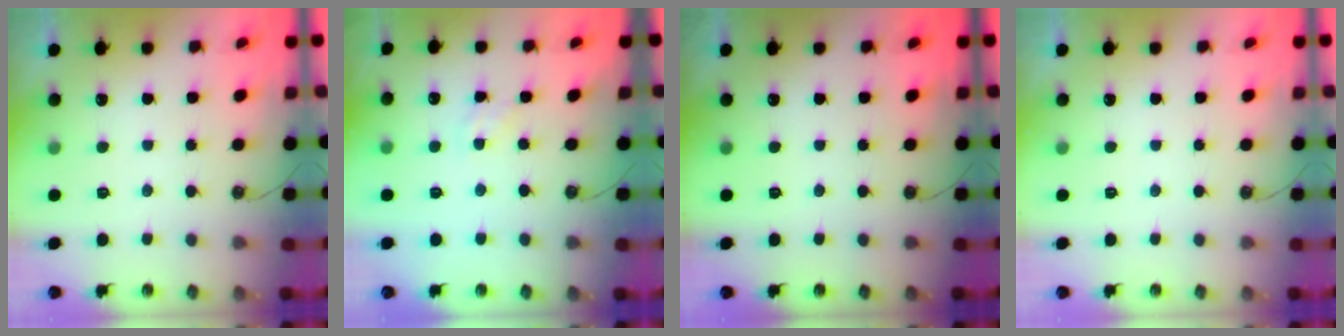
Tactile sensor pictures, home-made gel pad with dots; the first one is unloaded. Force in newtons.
{"total": 1.4, "press": 1.4, "slide": 0.2}
{"total": 0.0}
{"total": 0.0}